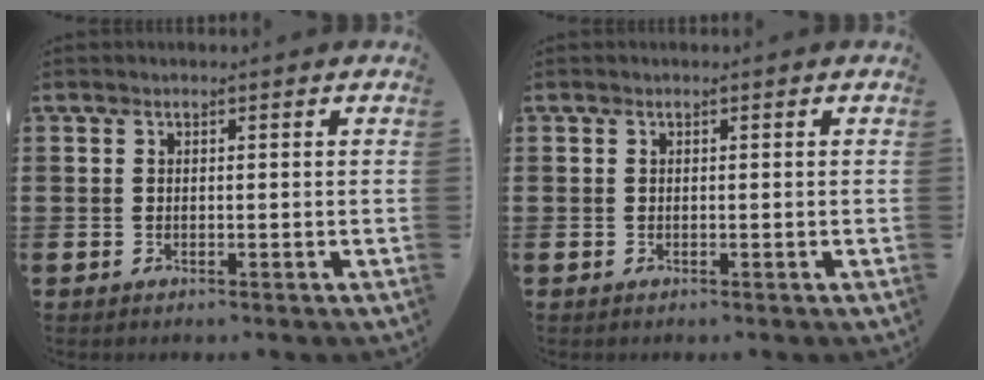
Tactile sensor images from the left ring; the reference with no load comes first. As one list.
[{"total": 0.0}]